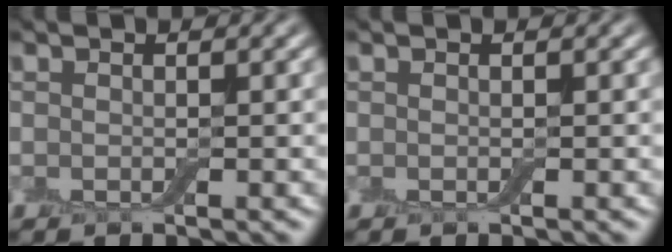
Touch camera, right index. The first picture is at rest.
{"total": 0.0}